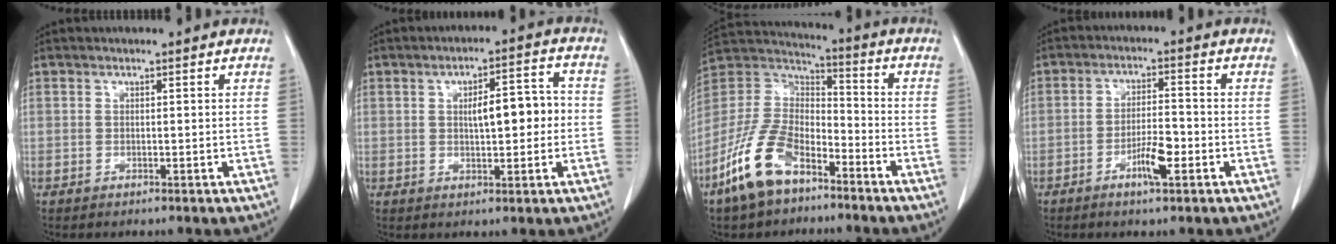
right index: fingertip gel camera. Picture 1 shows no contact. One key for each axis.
{"total": 7.0, "fx": 0.1, "fy": 2.3, "fz": 6.6, "tx": -0.099, "ty": 0.022, "tz": 0.006}
{"total": 14.0, "fx": -8.7, "fy": 6.5, "fz": 8.8, "tx": -0.198, "ty": 0.003, "tz": -0.174}
{"total": 5.1, "fx": -2.3, "fy": 1.0, "fz": 4.4, "tx": -0.083, "ty": 0.000, "tz": -0.041}